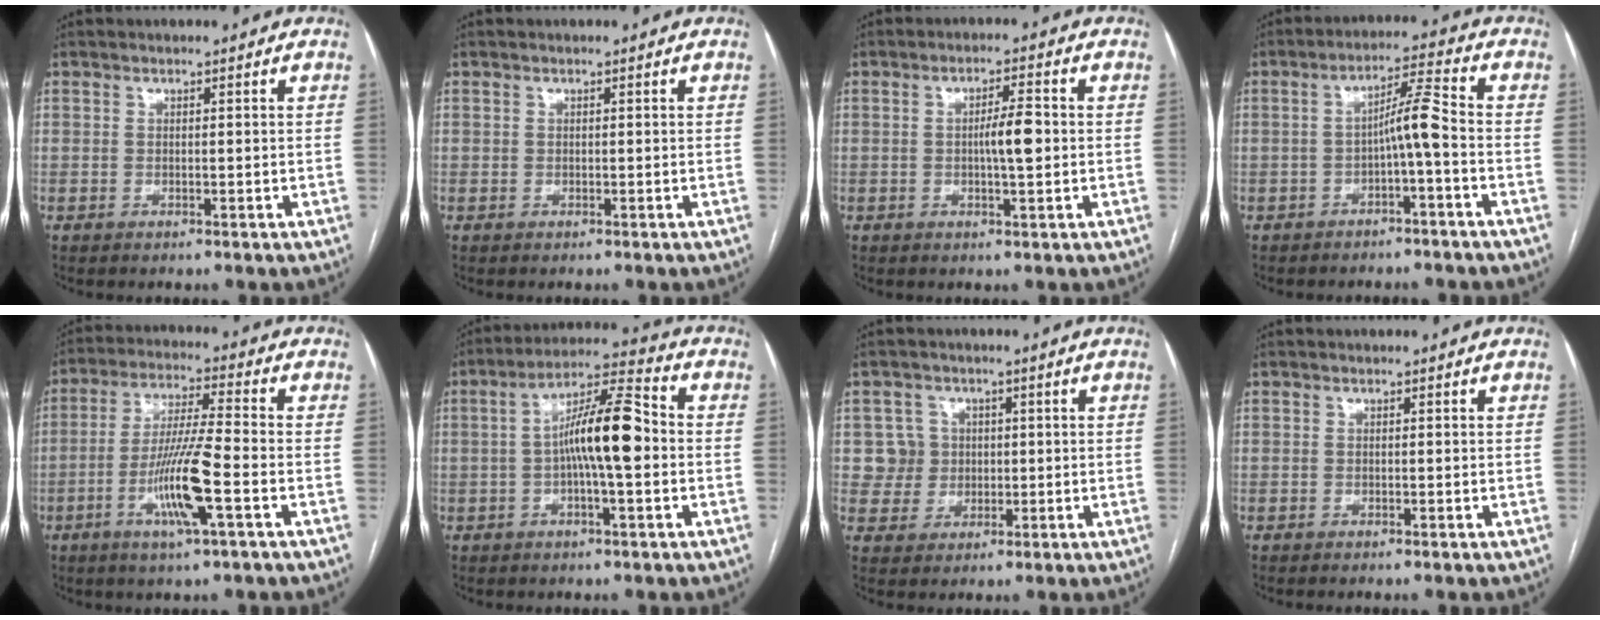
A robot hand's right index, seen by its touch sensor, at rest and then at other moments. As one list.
[{"total": 0.0}, {"total": 4.6, "force": [-0.2, 0.6, 4.5], "torque": [-0.076, 0.004, -0.003]}, {"total": 5.5, "force": [-1.5, -0.1, 5.2], "torque": [-0.088, 0.018, -0.023]}, {"total": 11.0, "force": [-3.9, 0.2, 10.3], "torque": [-0.201, -0.010, -0.074]}, {"total": 11.1, "force": [-0.7, 1.7, 11.0], "torque": [-0.194, 0.027, -0.018]}, {"total": 5.0, "force": [1.0, 4.9, -0.3], "torque": [0.018, 0.015, 0.021]}, {"total": 0.0}]